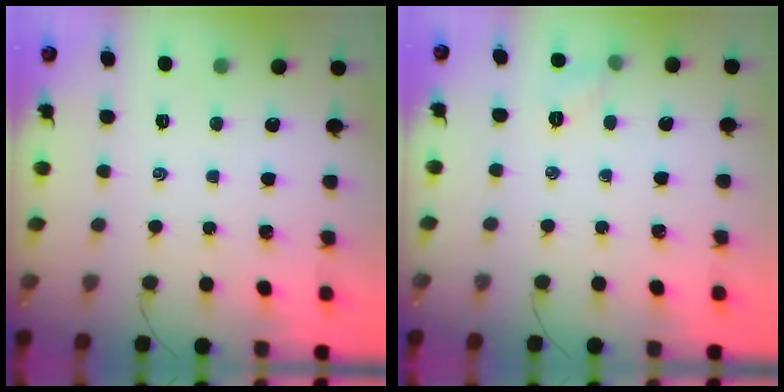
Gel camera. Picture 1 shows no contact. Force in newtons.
{"total": 5.7, "press": 5.5, "slide": 1.4}